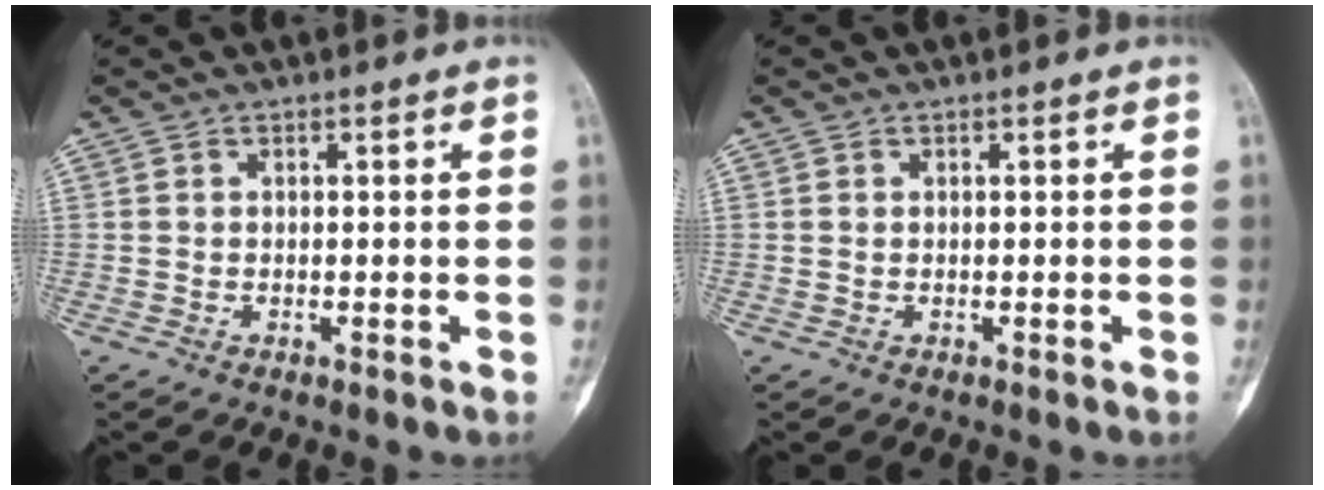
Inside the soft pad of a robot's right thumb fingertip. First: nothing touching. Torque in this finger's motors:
{"motor_torque": [-0.25, 0.02, -0.05, 0.21, -0.07]}